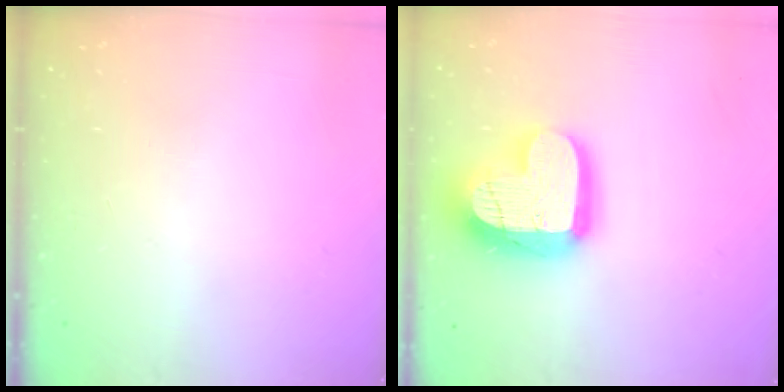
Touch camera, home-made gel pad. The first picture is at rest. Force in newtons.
{"total": 19.8, "press": 19.8, "slide": 1.5}